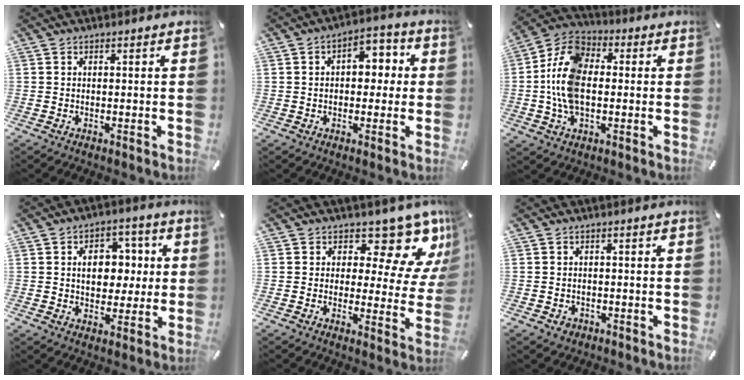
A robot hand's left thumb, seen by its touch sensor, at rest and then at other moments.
{"total": 7.1, "force": [0.3, 4.8, 5.2], "torque": [-0.062, 0.003, -0.005]}
{"total": 13.4, "force": [-1.3, 8.9, 10.0], "torque": [-0.228, 0.012, -0.024]}
{"total": 10.4, "force": [1.4, 8.0, 6.5], "torque": [-0.083, 0.002, 0.021]}
{"total": 13.4, "force": [8.9, 6.4, 7.7], "torque": [-0.088, -0.074, 0.149]}
{"total": 1.9, "force": [-0.6, 1.7, 0.5], "torque": [-0.010, 0.006, -0.016]}